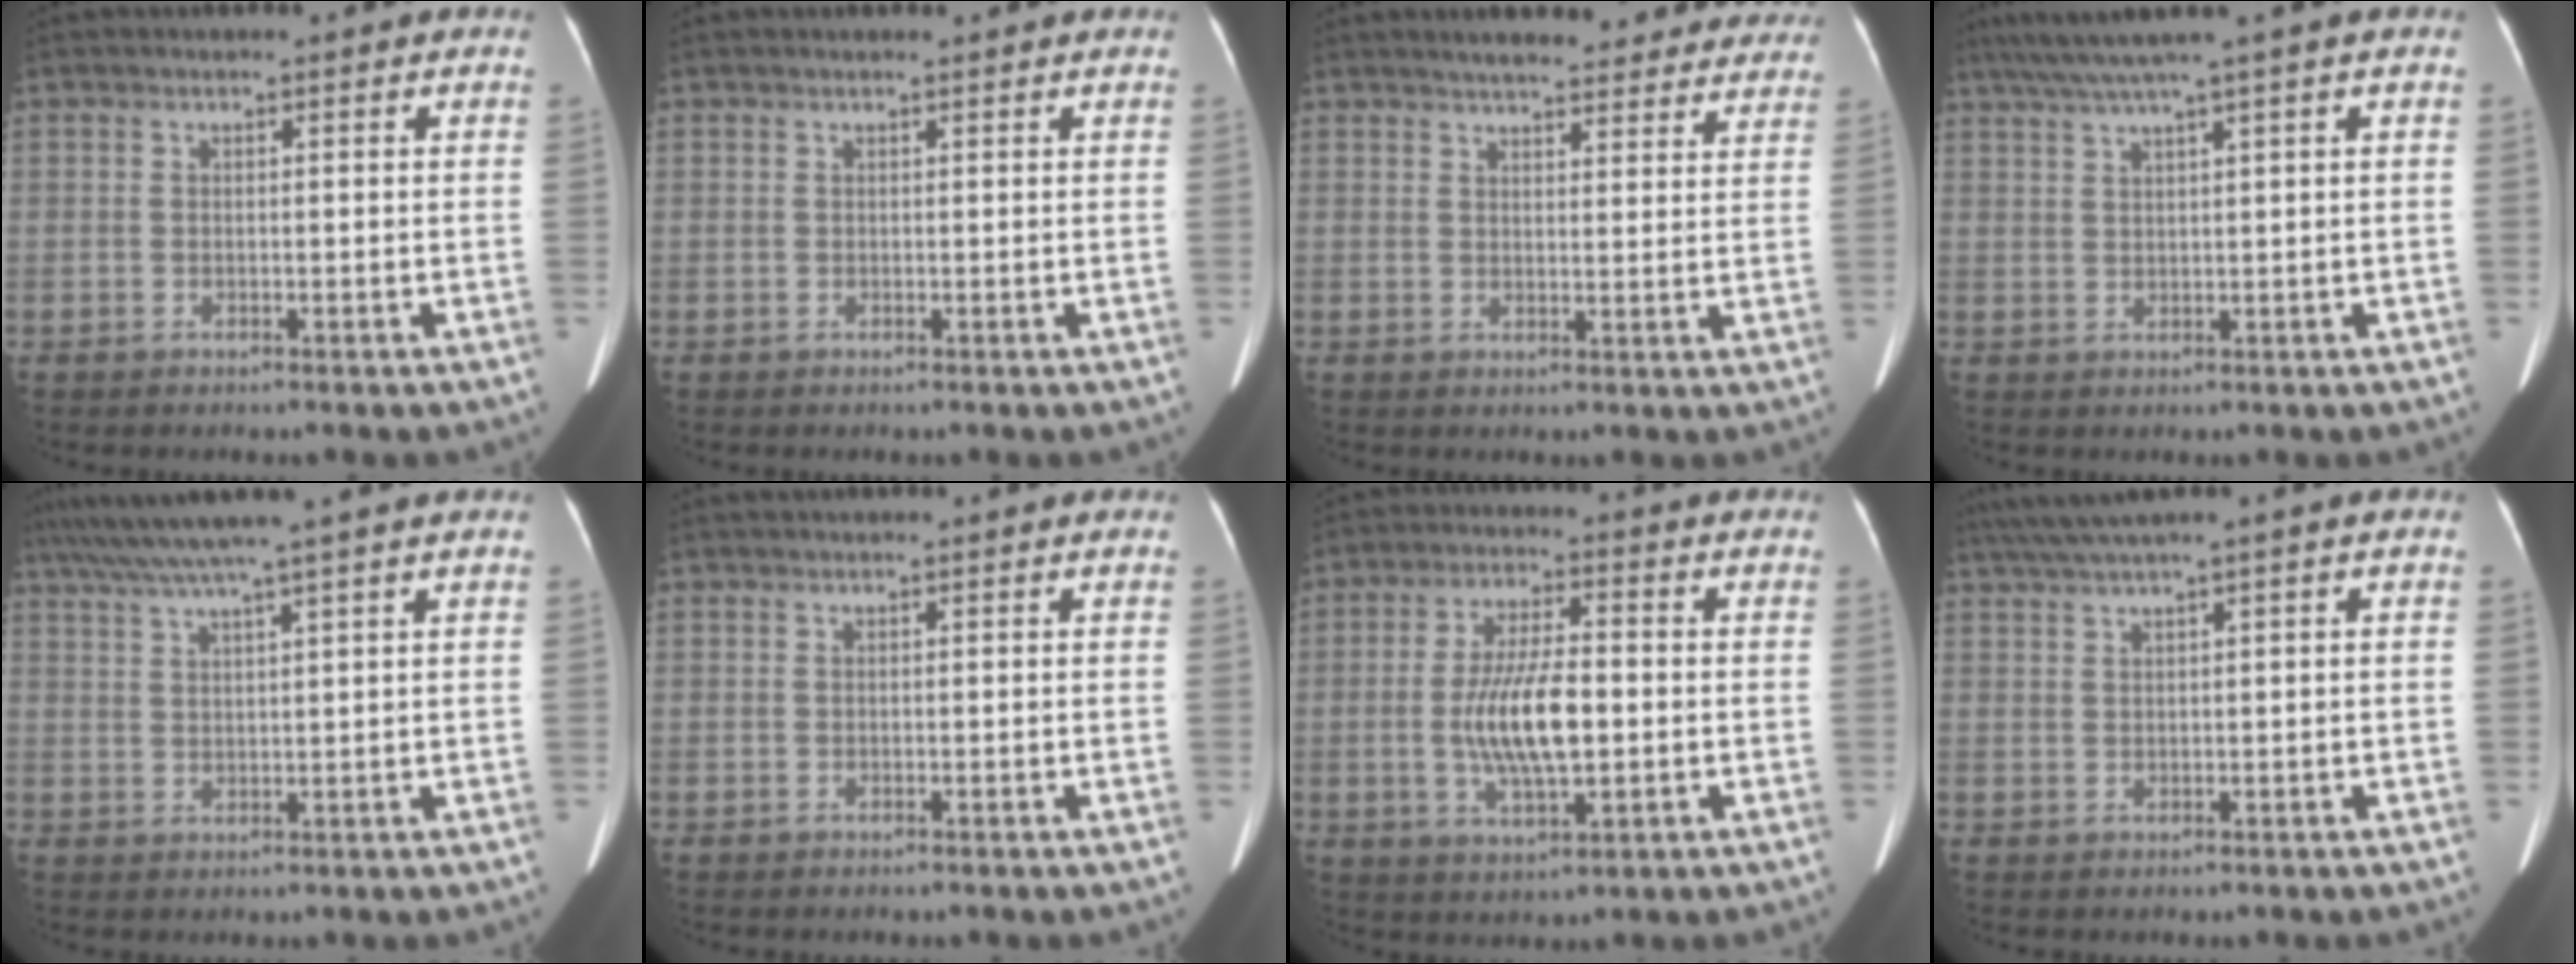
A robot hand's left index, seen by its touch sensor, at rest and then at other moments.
{"total": 1.7, "force": [1.6, 0.0, 0.6], "torque": [-0.010, 0.012, 0.022]}
{"total": 18.1, "force": [16.3, 4.6, 6.6], "torque": [-0.072, 0.010, 0.192]}
{"total": 5.7, "force": [4.2, -1.3, 3.7], "torque": [-0.071, 0.022, 0.079]}
{"total": 7.8, "force": [6.3, -1.8, 4.3], "torque": [-0.075, 0.023, 0.105]}
{"total": 1.2, "force": [1.0, 0.1, 0.6], "torque": [-0.008, 0.025, 0.020]}
{"total": 9.9, "force": [-1.1, 2.7, 9.5], "torque": [-0.190, -0.002, -0.016]}
{"total": 4.4, "force": [2.9, -0.7, 3.2], "torque": [-0.074, 0.021, 0.061]}